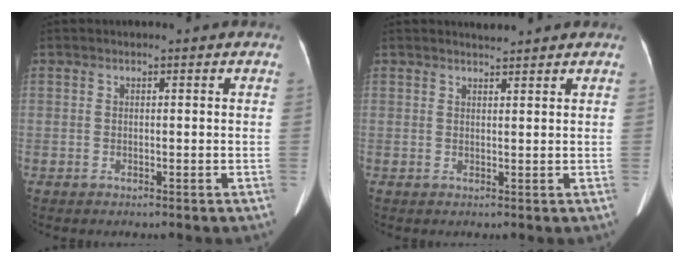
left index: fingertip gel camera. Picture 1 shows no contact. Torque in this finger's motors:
{"motor_torque": [-0.35, -0.31, -0.14, -0.02]}